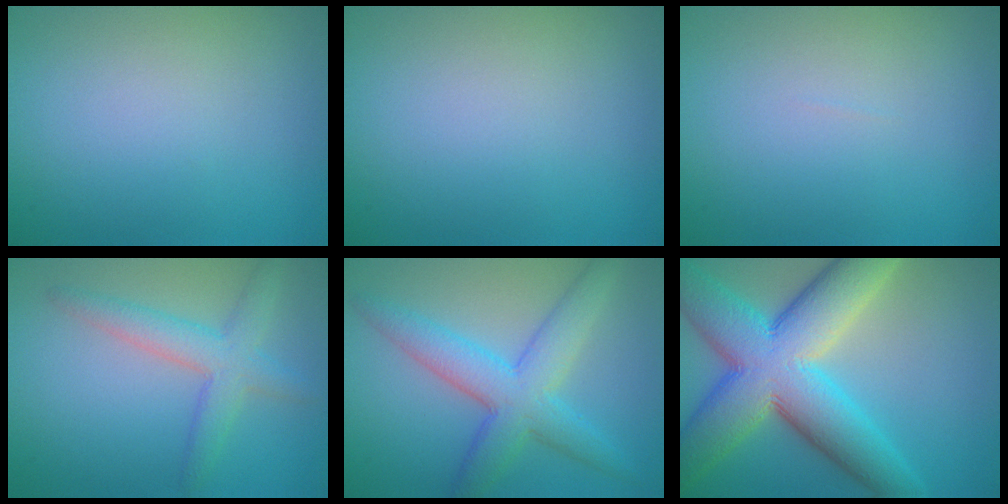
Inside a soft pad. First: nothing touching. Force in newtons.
{"total": 0.0}
{"total": 0.0}
{"total": 3.5, "press": 3.4, "slide": 0.3}
{"total": 5.7, "press": 5.7, "slide": 0.2}
{"total": 13.2, "press": 13.2, "slide": 0.4}